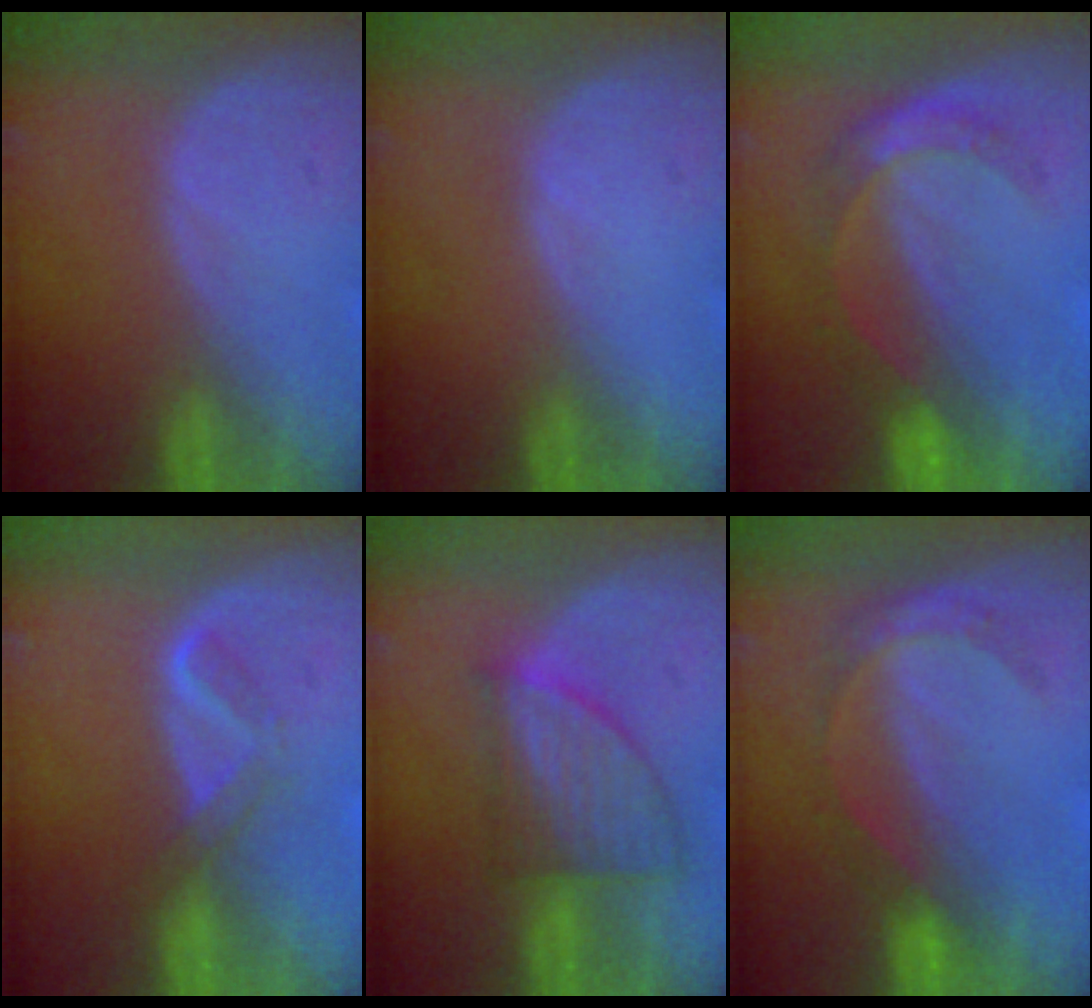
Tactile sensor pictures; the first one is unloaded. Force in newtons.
{"total": 0.0}
{"total": 5.5, "press": 4.8, "slide": 2.6}
{"total": 2.8, "press": 2.7, "slide": 0.7}
{"total": 7.2, "press": 6.5, "slide": 3.2}
{"total": 4.4, "press": 4.1, "slide": 1.4}